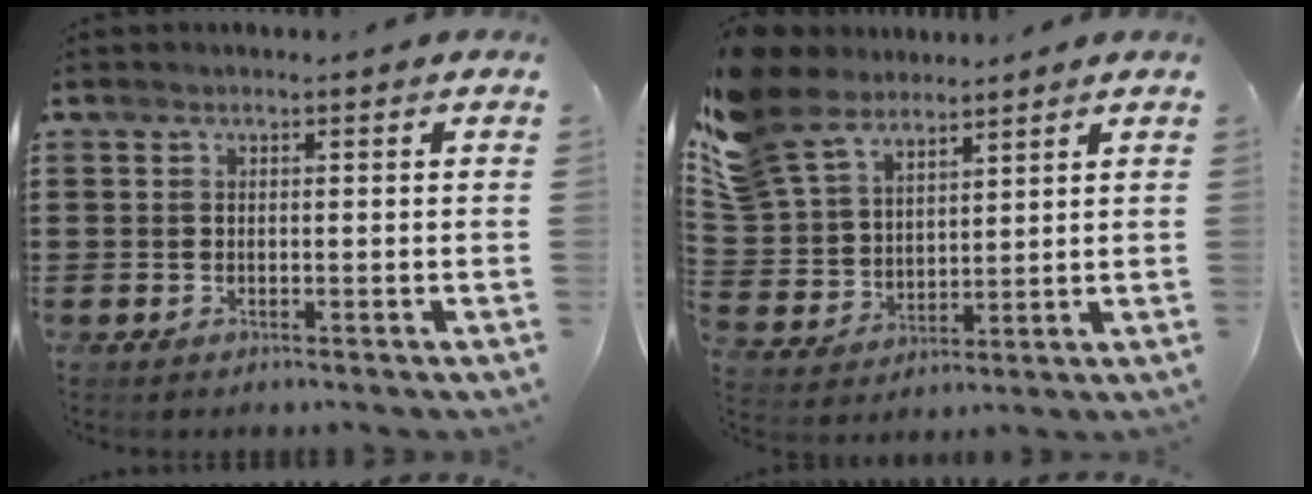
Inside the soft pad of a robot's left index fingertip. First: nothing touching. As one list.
[{"total": 9.4, "force": [7.7, 4.6, 2.8], "torque": [-0.102, -0.033, 0.149]}]